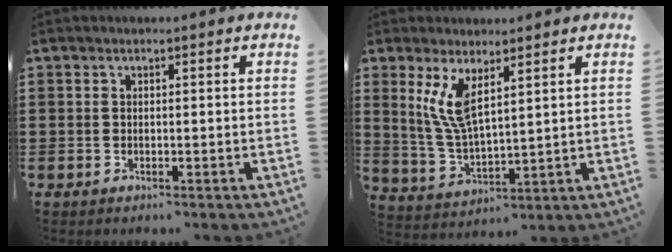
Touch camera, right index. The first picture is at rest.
{"total": 7.3, "force": [3.3, 2.5, 6.0], "torque": [-0.147, -0.012, 0.054]}